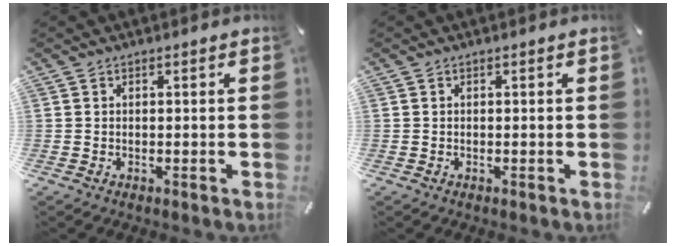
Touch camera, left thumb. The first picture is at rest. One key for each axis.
{"total": 0.0}